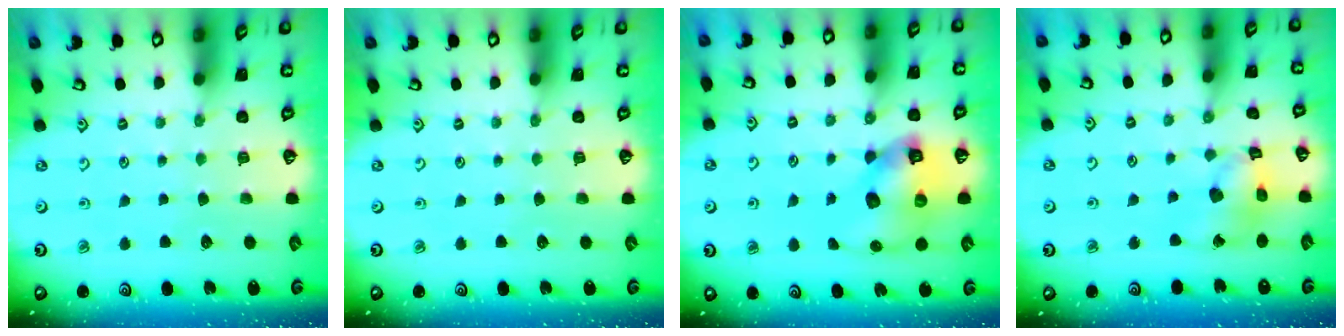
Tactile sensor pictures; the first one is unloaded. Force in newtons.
{"total": 0.0}
{"total": 12.5, "press": 12.3, "slide": 2.1}
{"total": 12.5, "press": 12.4, "slide": 1.6}